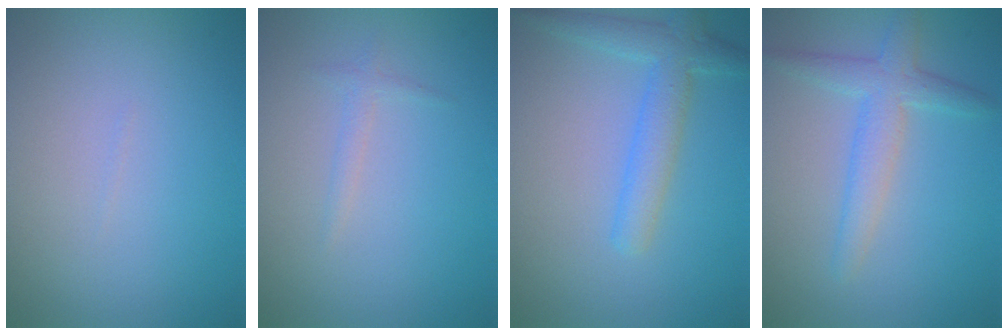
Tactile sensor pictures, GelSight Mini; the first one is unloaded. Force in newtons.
{"total": 0.9, "press": 0.9, "slide": 0.0}
{"total": 3.4, "press": 3.4, "slide": 0.2}
{"total": 3.1, "press": 3.1, "slide": 0.1}